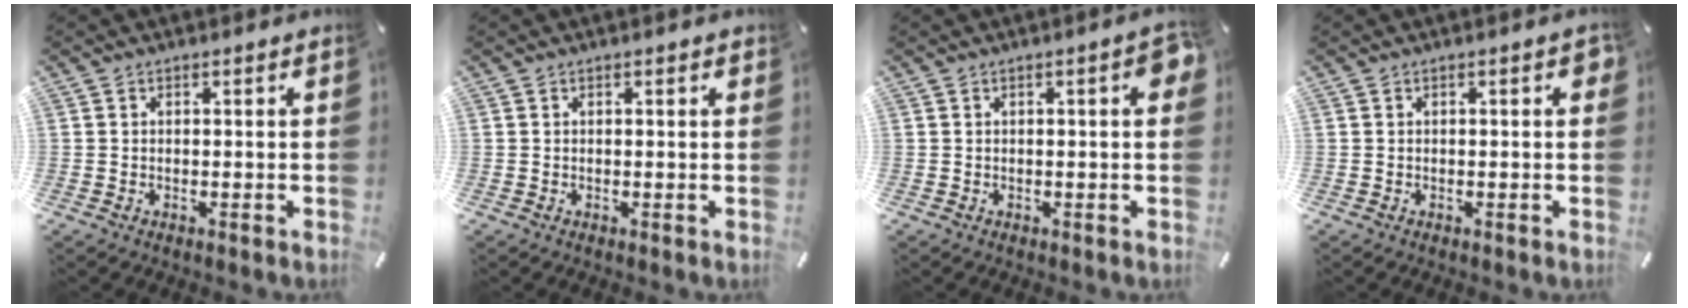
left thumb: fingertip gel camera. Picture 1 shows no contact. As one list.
[{"total": 0.0}, {"total": 3.8, "force": [0.6, 1.1, 3.6], "torque": [-0.050, 0.003, 0.006]}, {"total": 1.2, "force": [0.1, 0.5, 1.1], "torque": [-0.019, 0.005, 0.001]}]